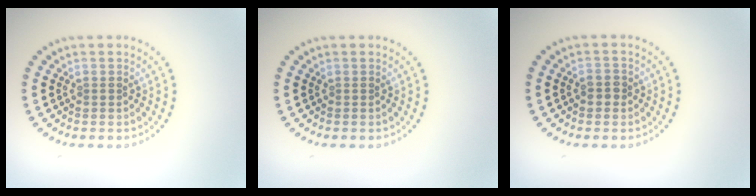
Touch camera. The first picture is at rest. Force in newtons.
{"total": 0.0}
{"total": 1.4, "press": 1.4, "slide": 0.3}